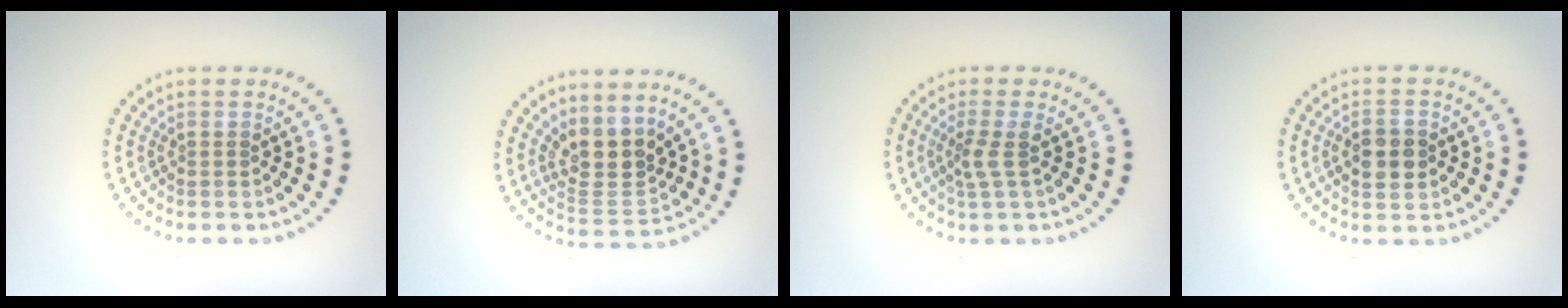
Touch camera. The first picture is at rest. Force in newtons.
{"total": 3.8, "press": 3.3, "slide": 2.0}
{"total": 1.9, "press": 1.4, "slide": 1.2}
{"total": 3.4, "press": 3.3, "slide": 0.3}